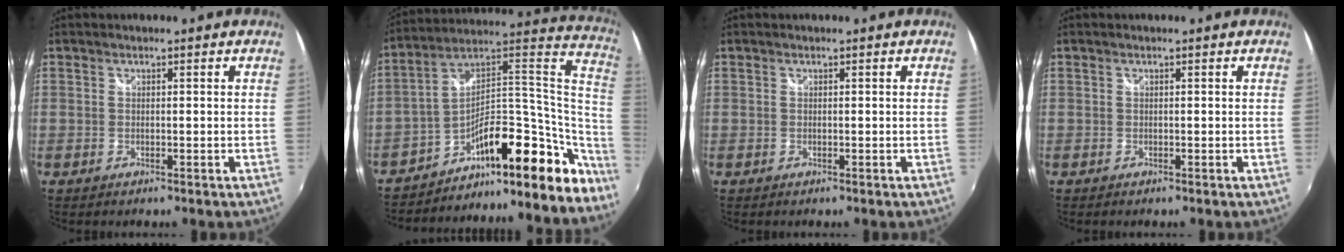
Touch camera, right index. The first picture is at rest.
{"total": 23.6, "force": [-15.8, 10.2, 14.2], "torque": [-0.174, 0.057, -0.231]}
{"total": 0.0}
{"total": 0.0}